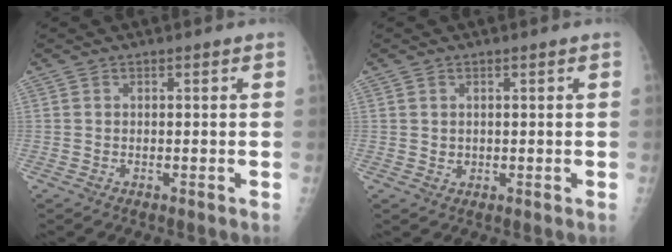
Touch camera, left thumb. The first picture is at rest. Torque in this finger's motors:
{"motor_torque": [-0.25, 0.15, 0.15, 0.09, -0.03]}